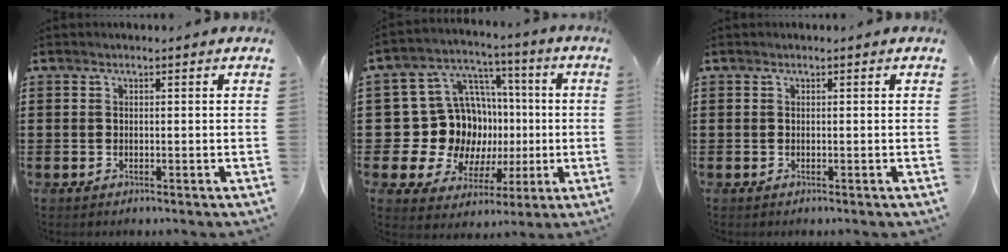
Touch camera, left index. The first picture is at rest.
{"total": 15.5, "force": [-0.5, 14.4, 5.7], "torque": [-0.148, -0.018, 0.022]}
{"total": 0.0}